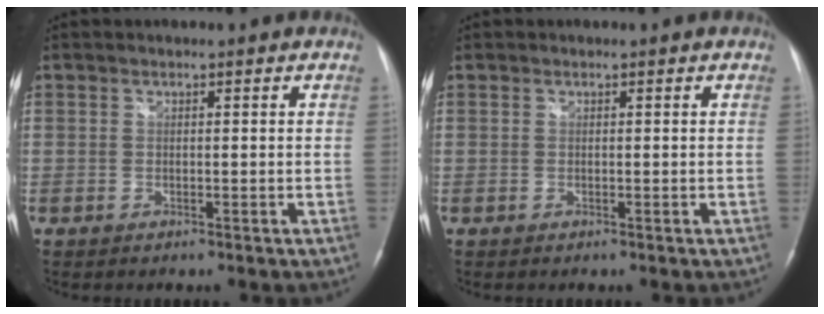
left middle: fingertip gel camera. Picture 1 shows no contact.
{"total": 0.0}